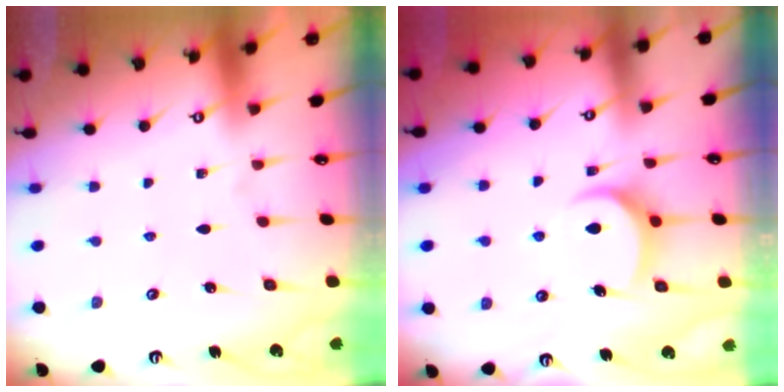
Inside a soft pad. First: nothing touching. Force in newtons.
{"total": 7.4, "press": 7.4, "slide": 0.9}